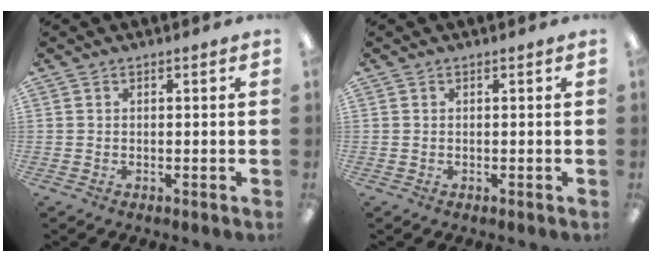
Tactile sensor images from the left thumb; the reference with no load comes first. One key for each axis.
{"total": 0.0}